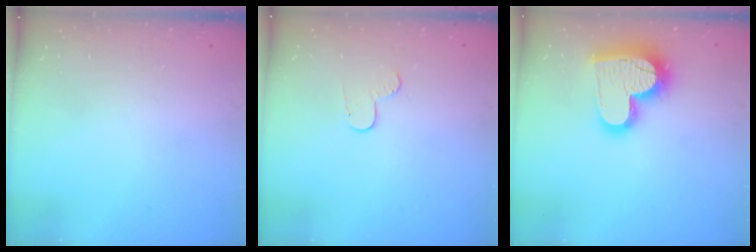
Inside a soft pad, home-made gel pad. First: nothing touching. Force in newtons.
{"total": 5.7, "press": 5.7, "slide": 0.5}
{"total": 18.4, "press": 18.4, "slide": 1.4}